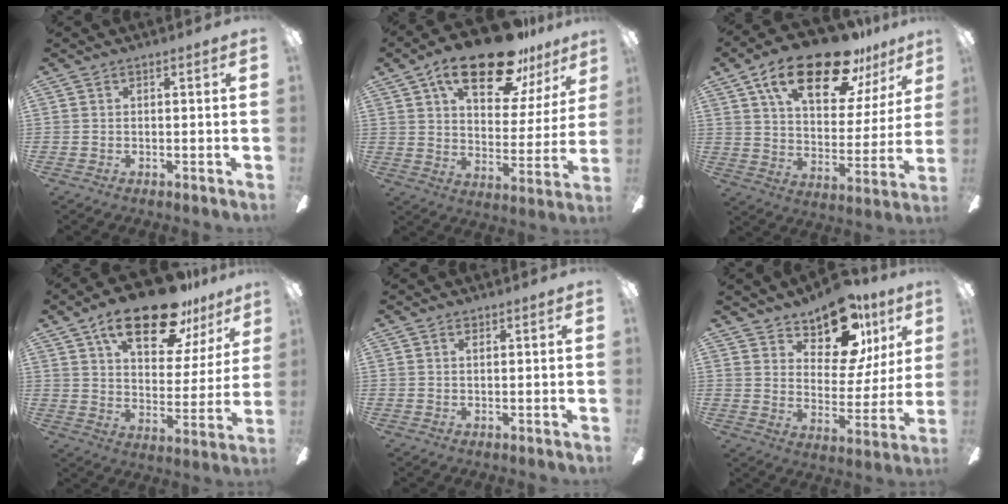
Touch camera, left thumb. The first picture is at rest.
{"total": 22.5, "force": [14.9, 9.0, 14.2], "torque": [-0.226, -0.077, 0.251]}
{"total": 23.5, "force": [14.8, 9.9, 15.3], "torque": [-0.252, -0.073, 0.252]}
{"total": 21.8, "force": [14.3, 8.9, 13.9], "torque": [-0.220, -0.073, 0.240]}
{"total": 1.0, "force": [0.6, 0.5, 0.7], "torque": [-0.015, 0.002, 0.011]}
{"total": 16.9, "force": [12.0, 8.4, 8.5], "torque": [-0.130, -0.071, 0.210]}